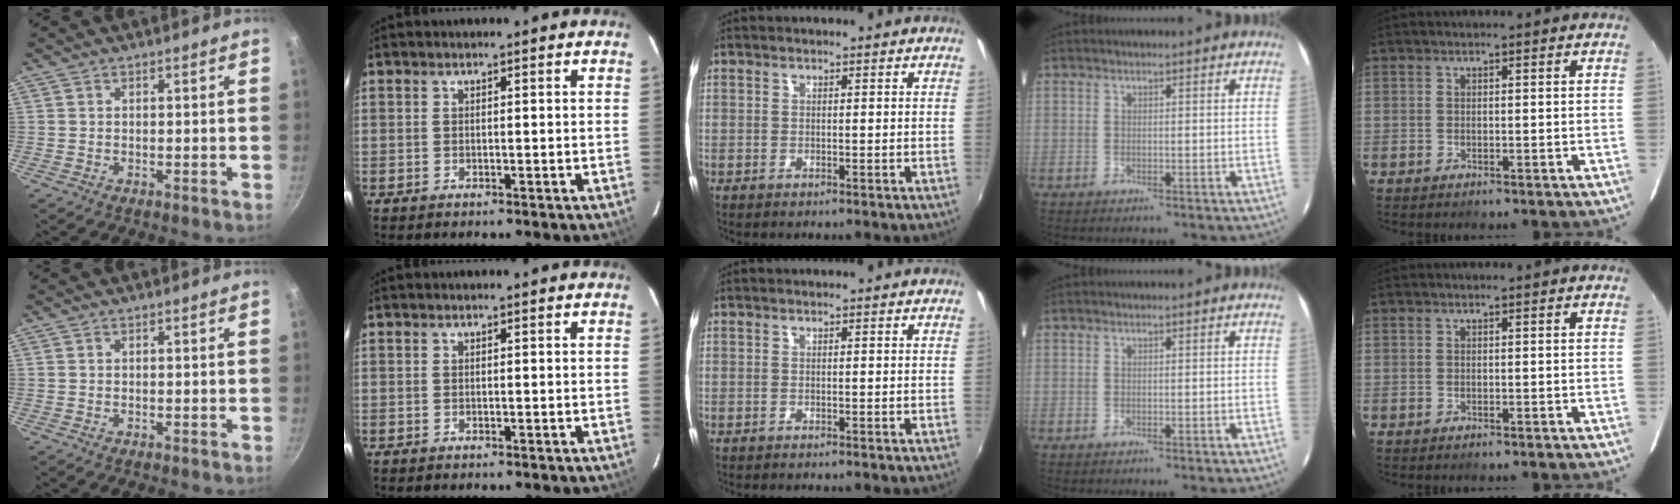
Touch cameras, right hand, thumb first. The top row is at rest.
{}